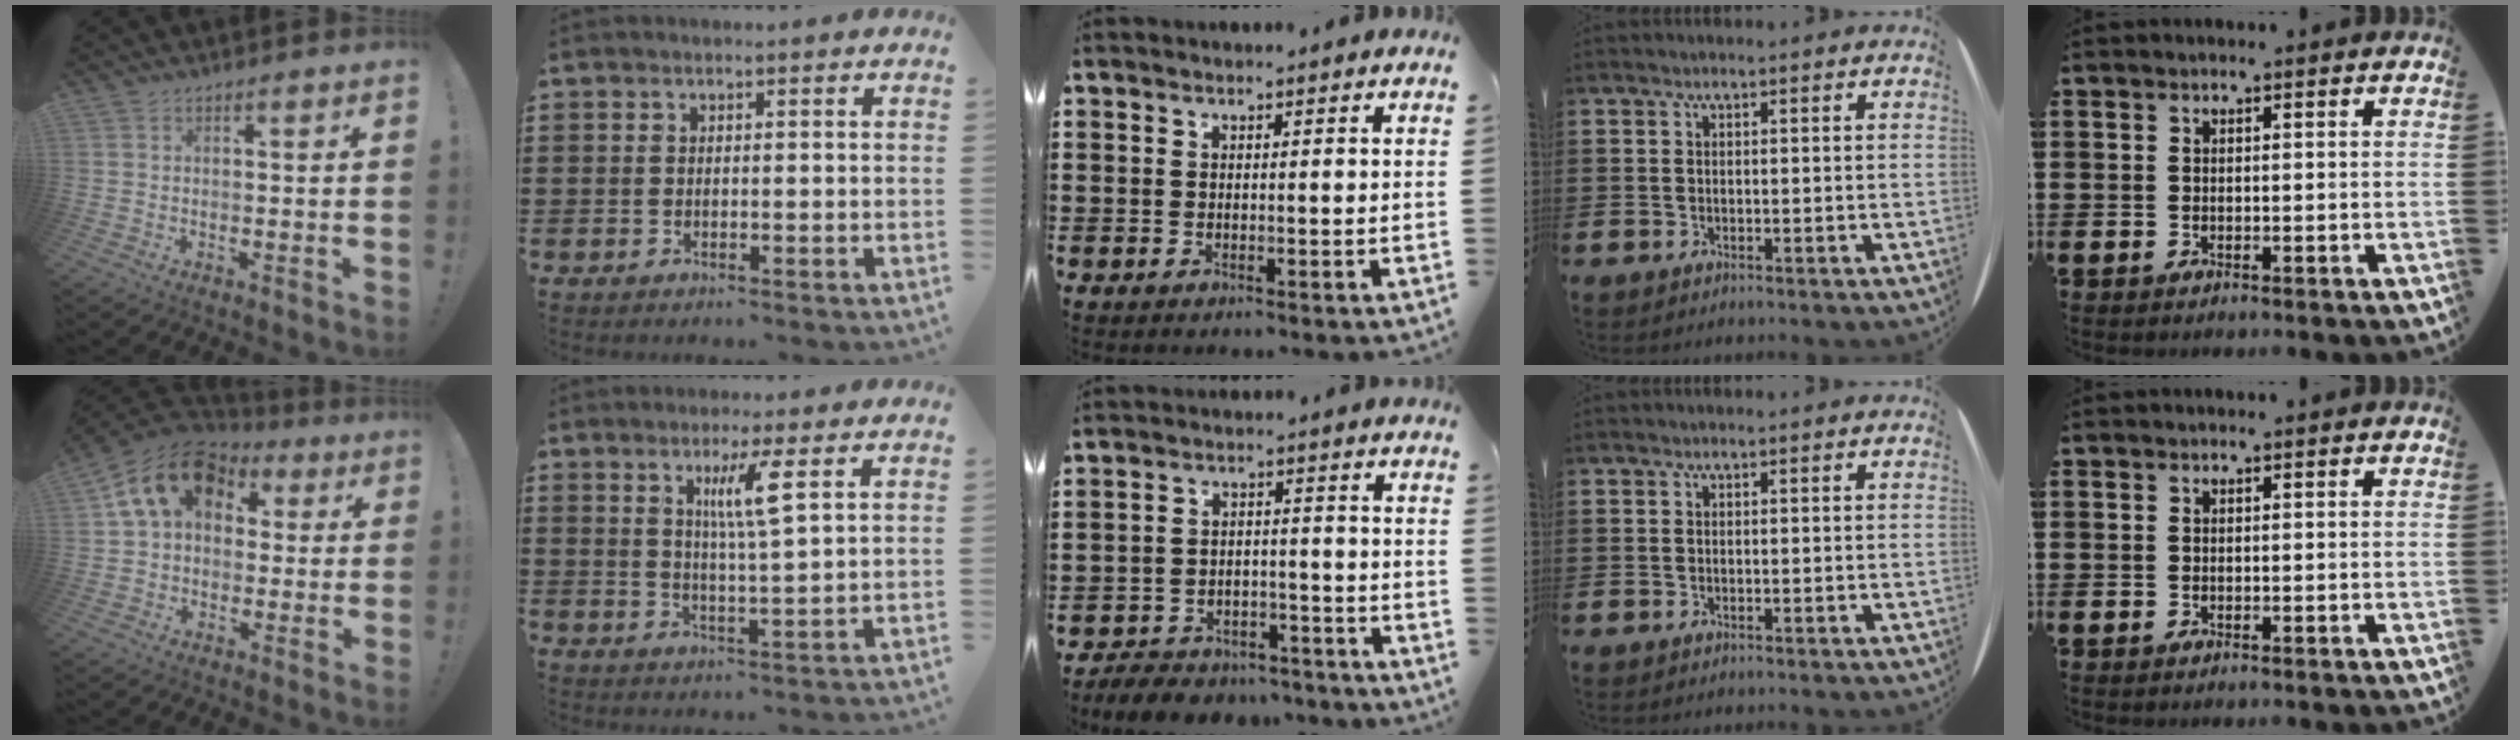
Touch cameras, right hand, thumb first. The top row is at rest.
{"thumb": {"total": 16.1, "force": [5.1, 11.0, 10.6], "torque": [-0.183, -0.002, 0.091]}, "index": {"total": 5.5, "force": [2.5, 0.1, 5.0], "torque": [-0.095, -0.003, 0.035]}, "middle": {"total": 5.9, "force": [-5.7, 1.4, 0.5], "torque": [-0.016, 0.011, -0.116]}}